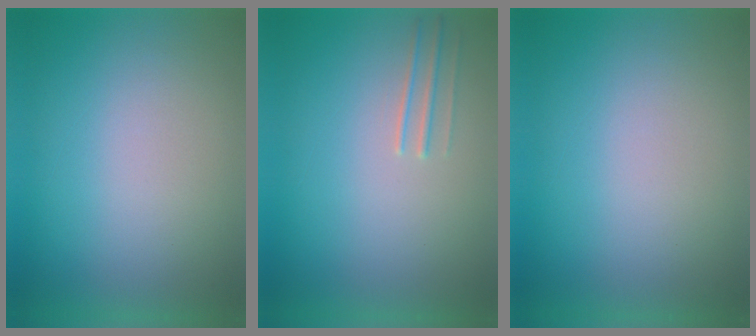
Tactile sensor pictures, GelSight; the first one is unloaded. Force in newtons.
{"total": 1.5}
{"total": 1.1}